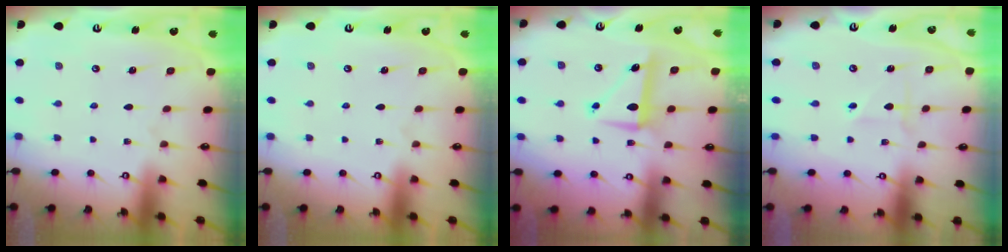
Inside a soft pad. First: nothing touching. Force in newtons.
{"total": 0.0}
{"total": 7.3, "press": 7.3, "slide": 1.0}
{"total": 2.2, "press": 2.2, "slide": 0.1}